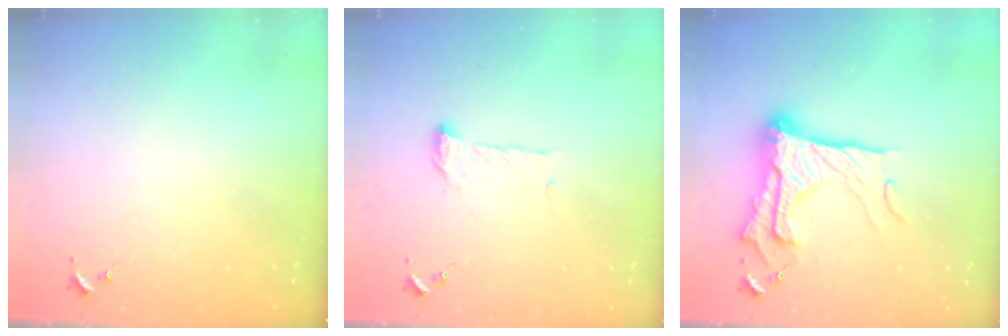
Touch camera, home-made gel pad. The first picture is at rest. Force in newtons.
{"total": 7.6, "press": 7.5, "slide": 0.4}
{"total": 24.2, "press": 24.1, "slide": 1.7}